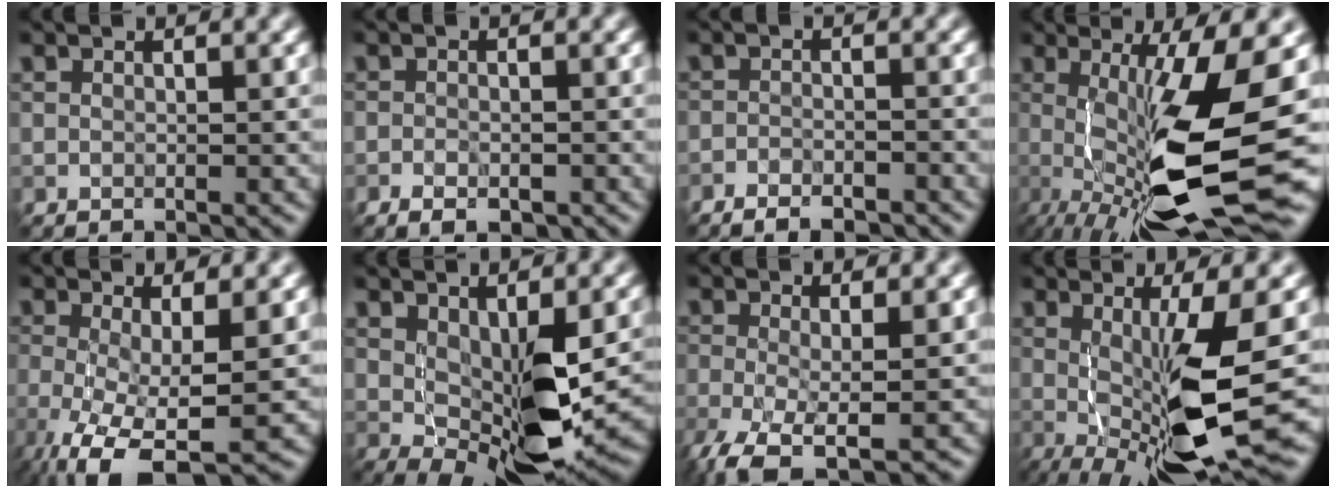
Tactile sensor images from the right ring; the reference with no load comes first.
{"total": 2.1, "force": [-1.5, 0.8, 1.2], "torque": [-0.013, -0.001, -0.016]}
{"total": 3.6, "force": [-3.3, 0.7, 1.1], "torque": [-0.015, 0.004, -0.046]}
{"total": 13.1, "force": [-1.7, 3.4, 12.5], "torque": [-0.207, -0.015, -0.018]}
{"total": 7.2, "force": [-2.4, 1.9, 6.5], "torque": [-0.116, -0.017, -0.031]}
{"total": 8.1, "force": [-0.9, 3.4, 7.3], "torque": [-0.134, -0.014, 0.002]}
{"total": 6.2, "force": [-2.9, 1.9, 5.1], "torque": [-0.102, -0.015, -0.050]}
{"total": 8.8, "force": [-1.0, 1.7, 8.6], "torque": [-0.140, -0.009, -0.006]}